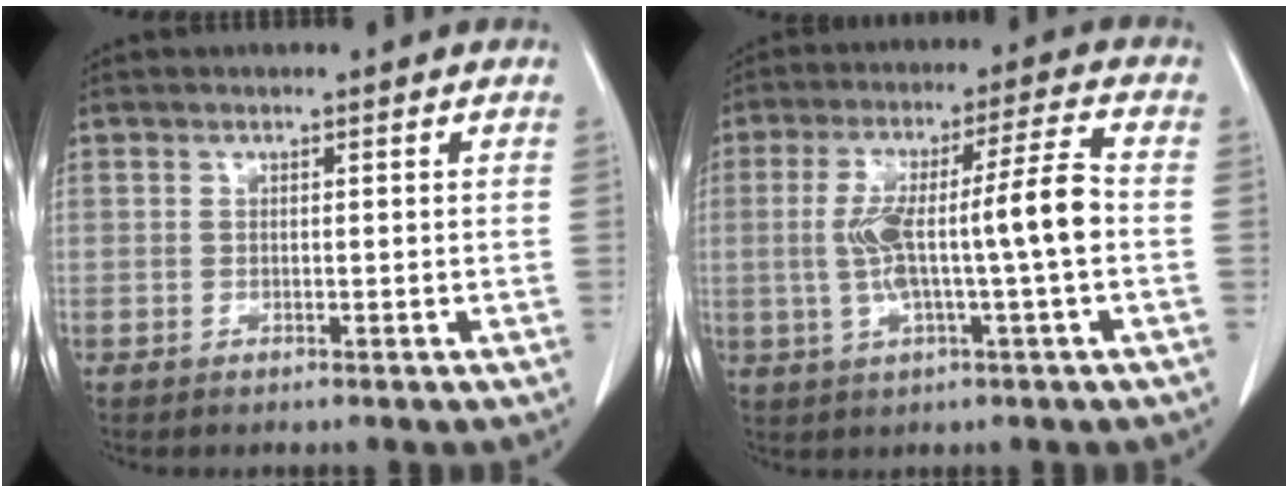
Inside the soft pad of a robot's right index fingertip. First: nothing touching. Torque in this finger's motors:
{"motor_torque": [0.72, -0.22, 0.29, 0.13]}